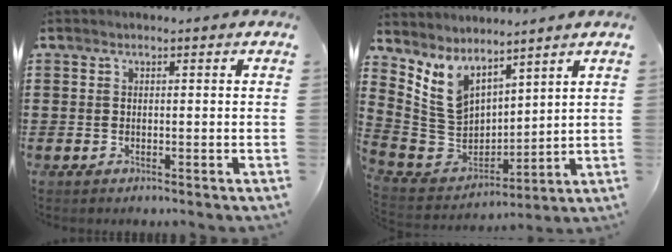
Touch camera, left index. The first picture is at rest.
{"total": 7.5, "force": [4.8, 4.7, 3.3], "torque": [-0.104, -0.031, 0.093]}